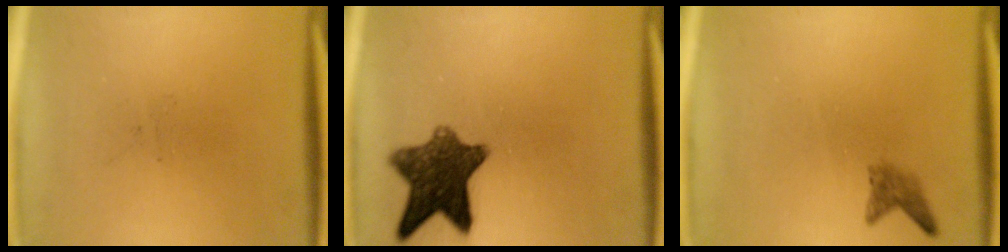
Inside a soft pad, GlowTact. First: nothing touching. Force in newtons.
{"total": 10.3}
{"total": 1.6}